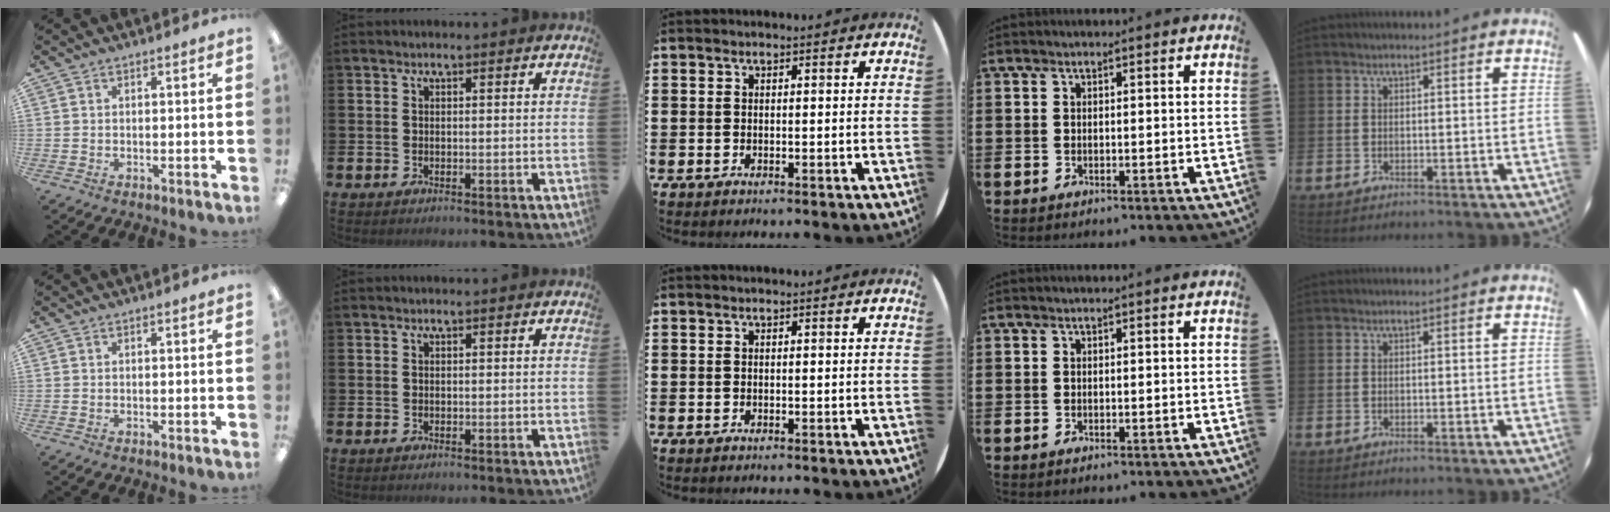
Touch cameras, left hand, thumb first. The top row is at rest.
{}